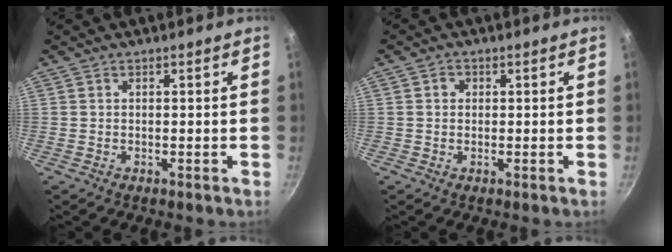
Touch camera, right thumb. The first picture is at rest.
{"total": 1.4, "force": [0.3, 1.3, 0.5], "torque": [-0.003, 0.003, 0.001]}